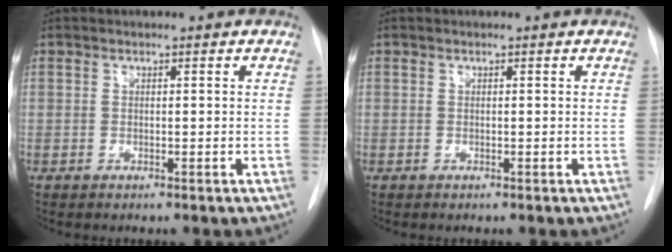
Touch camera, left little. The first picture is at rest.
{"total": 0.0}